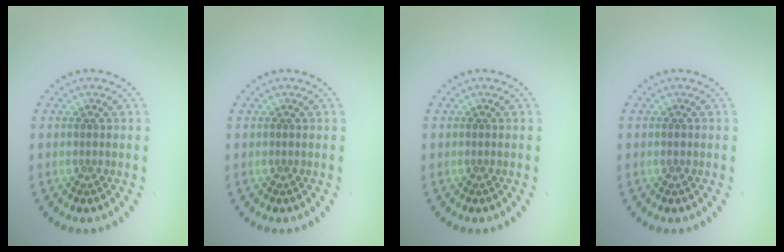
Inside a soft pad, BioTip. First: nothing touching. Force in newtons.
{"total": 0.0}
{"total": 0.0}
{"total": 0.5, "press": 0.5, "slide": 0.1}